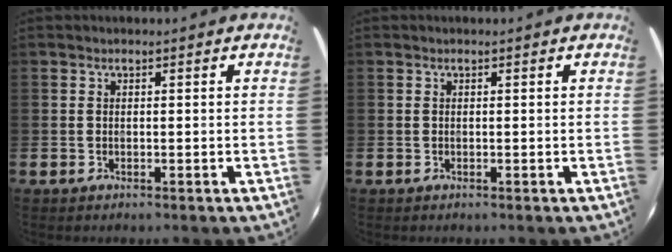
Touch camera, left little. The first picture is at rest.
{"total": 0.0}